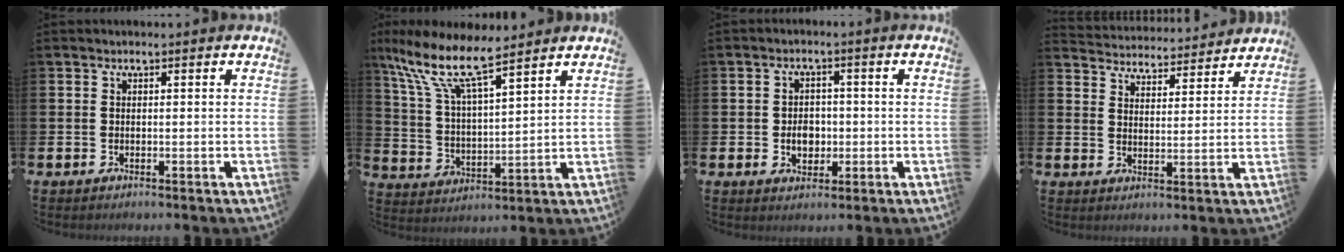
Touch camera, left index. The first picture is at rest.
{"total": 10.7, "force": [8.6, 2.5, 5.9], "torque": [-0.153, -0.036, 0.149]}
{"total": 3.5, "force": [-0.4, 2.8, 2.1], "torque": [-0.027, -0.001, -0.015]}
{"total": 4.7, "force": [4.6, 0.7, -0.3], "torque": [-0.010, -0.041, 0.080]}